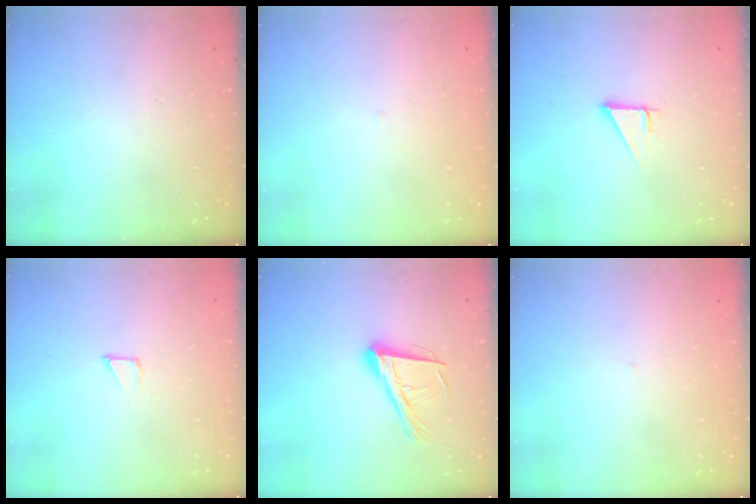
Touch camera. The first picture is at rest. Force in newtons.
{"total": 2.0, "press": 2.0, "slide": 0.1}
{"total": 3.0, "press": 3.0, "slide": 0.1}
{"total": 1.2, "press": 1.2, "slide": 0.0}
{"total": 17.0, "press": 16.5, "slide": 3.9}
{"total": 2.0, "press": 2.0, "slide": 0.1}